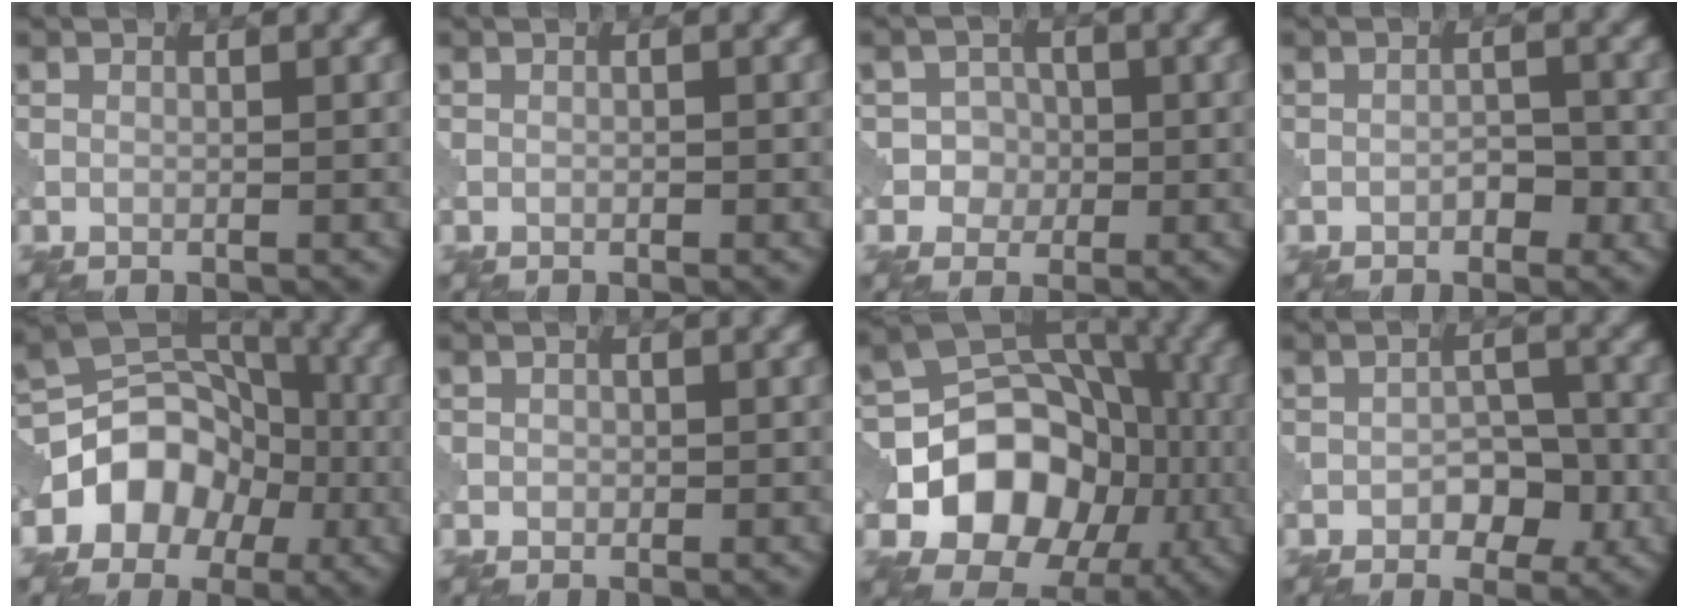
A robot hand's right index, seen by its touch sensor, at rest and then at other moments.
{"total": 0.0}
{"total": 3.3, "force": [-0.6, 3.2, 0.6], "torque": [0.009, 0.015, -0.027]}
{"total": 1.7, "force": [-0.8, 0.9, 1.2], "torque": [-0.018, 0.003, -0.015]}
{"total": 7.2, "force": [-2.3, 5.7, 3.7], "torque": [-0.039, 0.012, -0.054]}
{"total": 0.7, "force": [0.0, 0.6, 0.2], "torque": [0.001, -0.002, -0.003]}
{"total": 12.6, "force": [-3.5, 9.6, 7.5], "torque": [-0.107, 0.001, -0.070]}
{"total": 3.7, "force": [-1.4, 2.4, 2.5], "torque": [-0.028, 0.002, -0.021]}